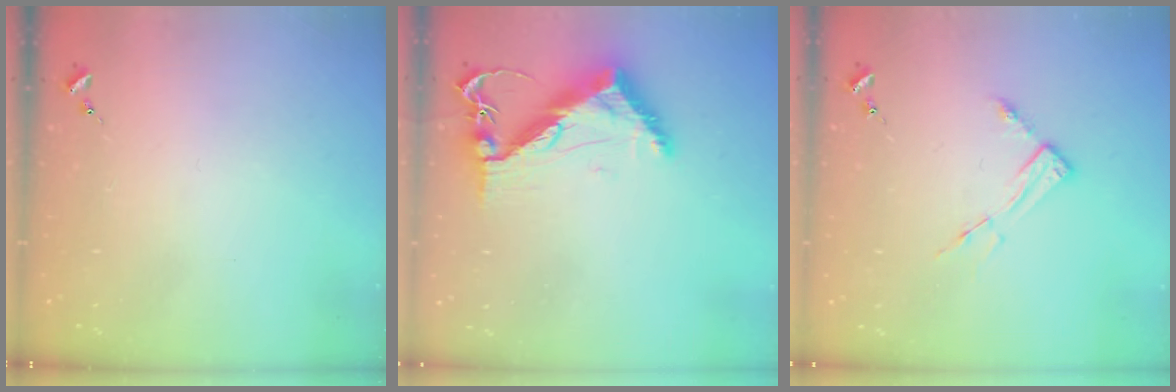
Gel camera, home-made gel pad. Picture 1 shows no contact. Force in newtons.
{"total": 10.7, "press": 10.6, "slide": 1.3}
{"total": 6.2, "press": 6.2, "slide": 0.4}